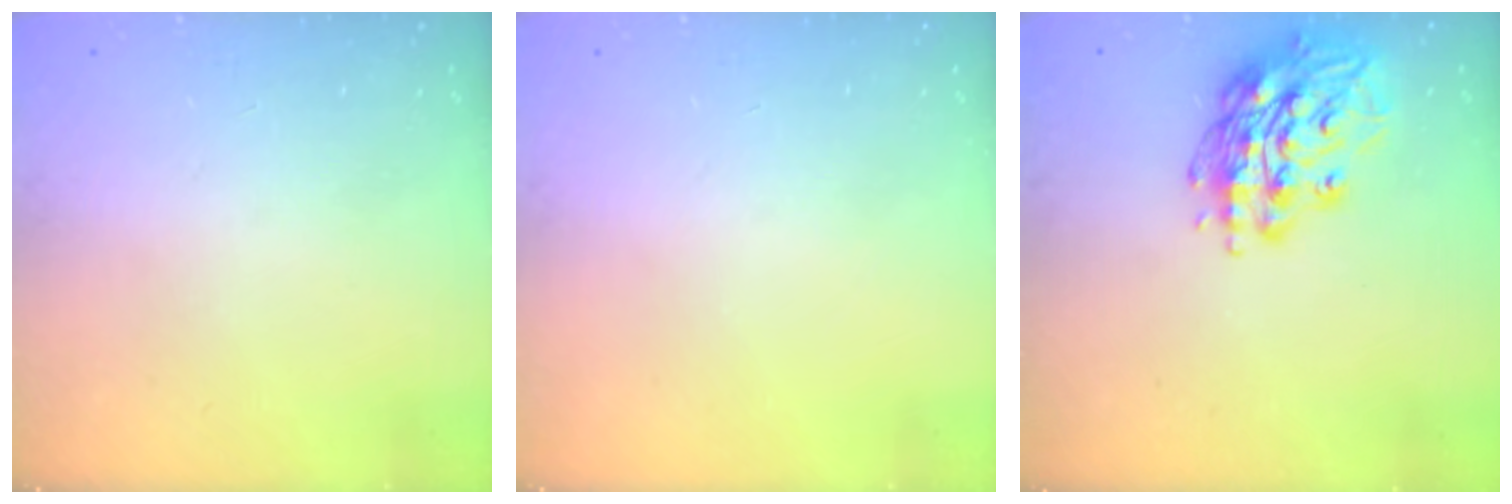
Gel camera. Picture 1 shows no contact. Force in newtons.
{"total": 0.0}
{"total": 15.3, "press": 15.3, "slide": 0.8}